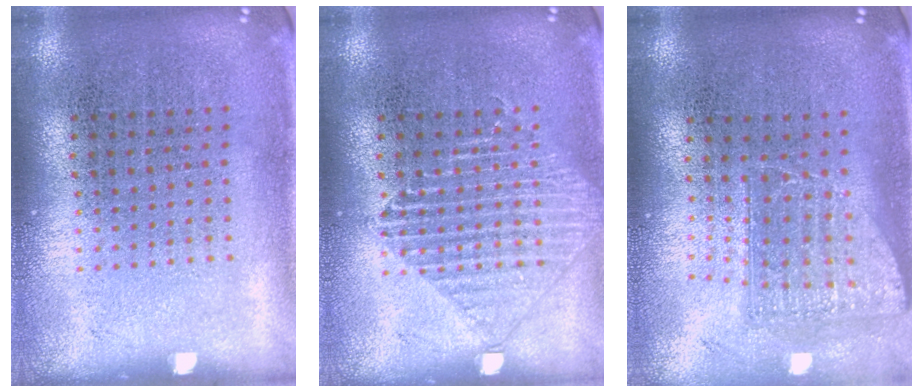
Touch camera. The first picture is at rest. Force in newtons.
{"total": 2.0, "press": 2.0, "slide": 0.3}
{"total": 1.7, "press": 1.3, "slide": 1.1}